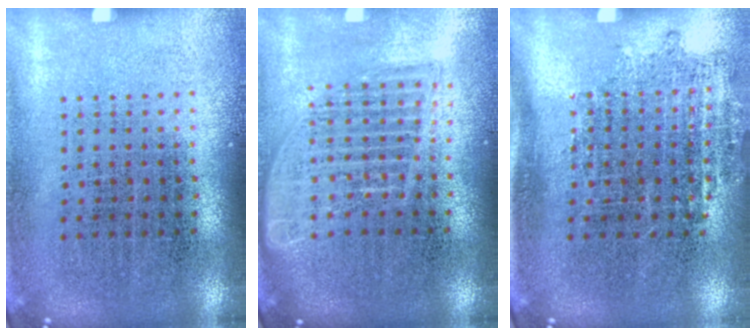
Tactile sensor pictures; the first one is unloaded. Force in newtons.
{"total": 1.6, "press": 1.4, "slide": 0.8}
{"total": 1.1, "press": 0.9, "slide": 0.7}